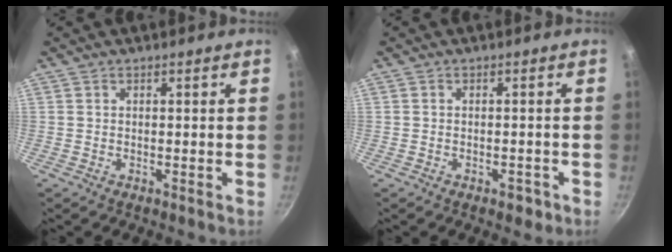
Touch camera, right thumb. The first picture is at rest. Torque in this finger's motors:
{"motor_torque": [-0.06, 0.22, -0.39, -0.01, 0.01]}